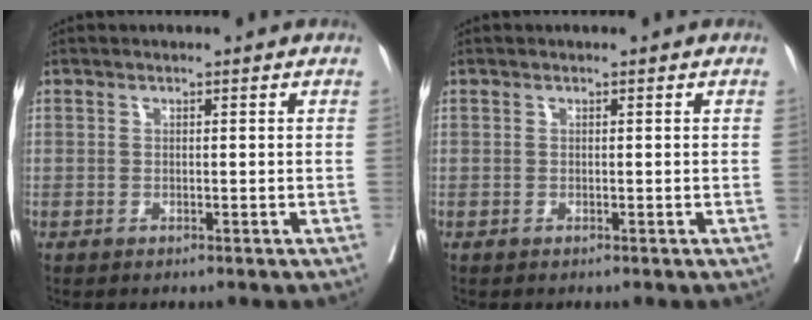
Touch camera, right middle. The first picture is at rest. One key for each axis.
{"total": 0.0}